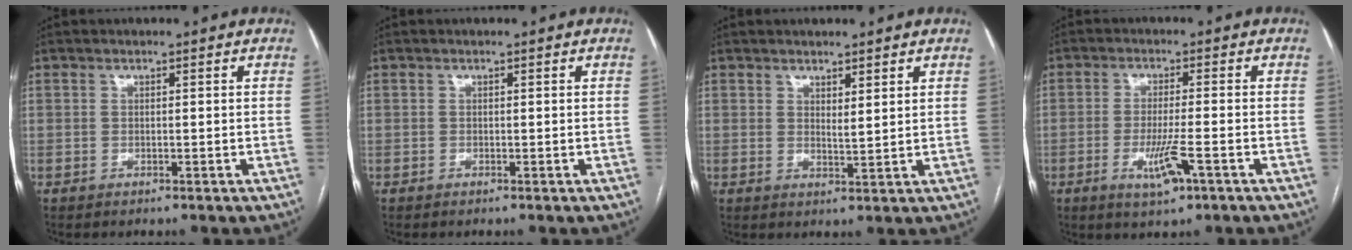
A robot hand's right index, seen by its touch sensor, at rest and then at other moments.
{"total": 0.0}
{"total": 2.0, "force": [1.4, 0.1, 1.4], "torque": [-0.032, -0.010, 0.028]}
{"total": 8.6, "force": [-3.8, 0.8, 7.6], "torque": [-0.144, -0.018, -0.063]}